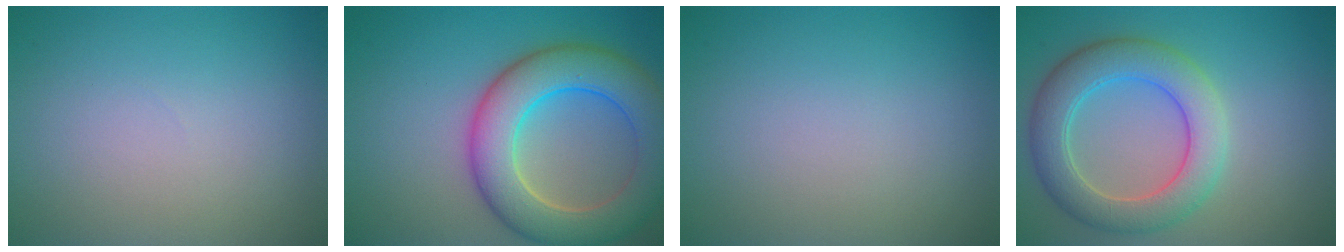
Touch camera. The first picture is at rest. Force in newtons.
{"total": 9.0, "press": 9.0, "slide": 0.6}
{"total": 0.0}
{"total": 6.2, "press": 6.2, "slide": 0.2}